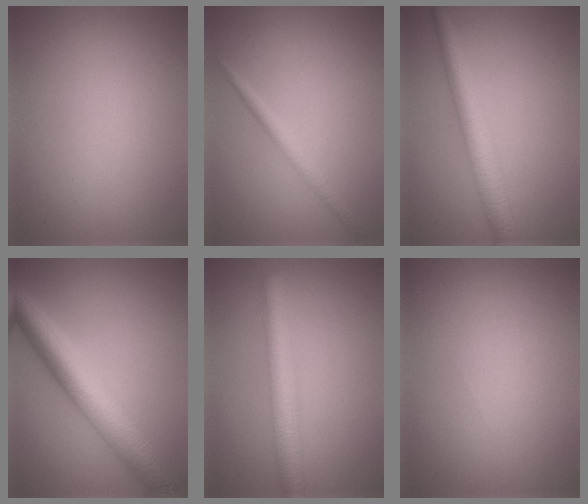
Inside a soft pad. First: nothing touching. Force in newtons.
{"total": 1.6, "press": 1.6, "slide": 0.1}
{"total": 4.3, "press": 4.3, "slide": 0.1}
{"total": 7.9, "press": 7.9, "slide": 0.1}
{"total": 4.3, "press": 4.3, "slide": 0.1}
{"total": 0.0}